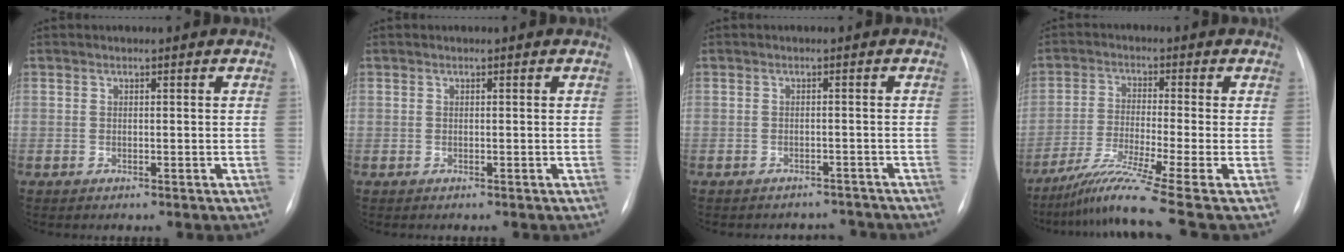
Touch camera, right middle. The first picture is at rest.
{"total": 0.0}
{"total": 5.5, "force": [-5.2, 1.9, -0.1], "torque": [0.008, 0.012, -0.057]}
{"total": 10.6, "force": [-7.5, -2.6, 7.0], "torque": [-0.136, -0.030, -0.132]}